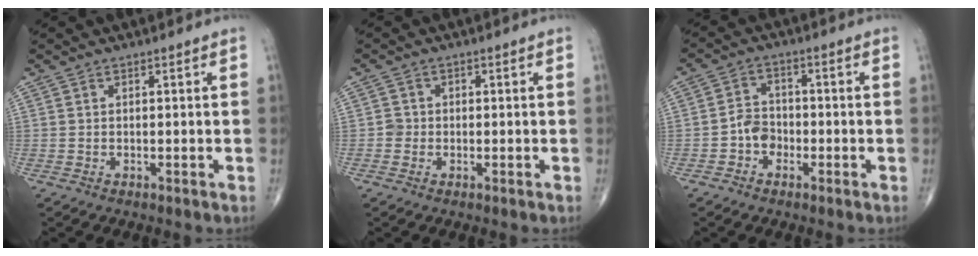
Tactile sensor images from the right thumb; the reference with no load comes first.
{"total": 1.8, "force": [-0.5, 1.7, 0.3], "torque": [0.008, 0.008, -0.013]}
{"total": 4.5, "force": [-1.8, 3.6, 2.0], "torque": [-0.016, 0.021, -0.040]}